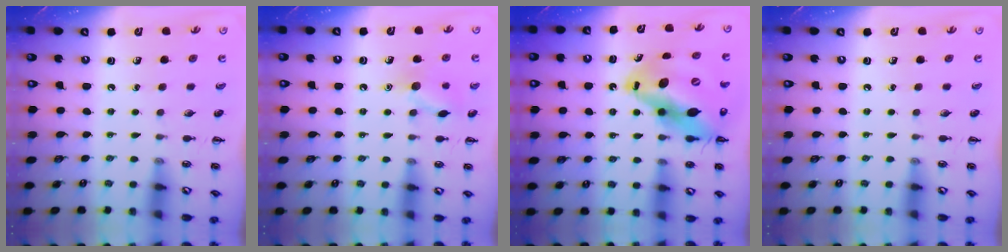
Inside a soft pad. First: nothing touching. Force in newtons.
{"total": 8.9, "press": 8.9, "slide": 0.7}
{"total": 19.4, "press": 18.5, "slide": 5.6}
{"total": 0.0}